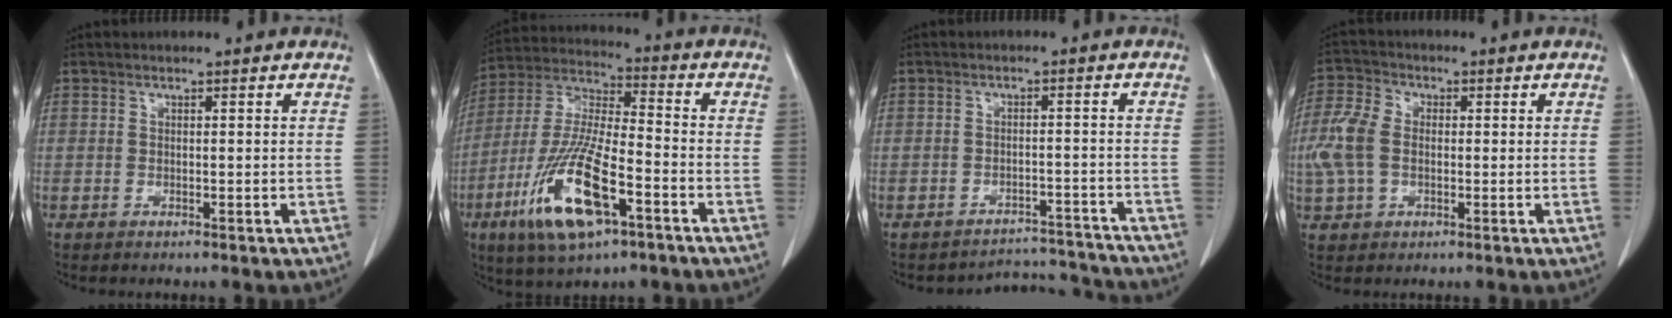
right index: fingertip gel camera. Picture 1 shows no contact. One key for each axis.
{"total": 16.5, "fx": -7.4, "fy": 4.0, "fz": 14.3, "tx": -0.306, "ty": -0.020, "tz": -0.130}
{"total": 6.9, "fx": -6.4, "fy": 1.3, "fz": -2.0, "tx": 0.036, "ty": 0.036, "tz": -0.078}
{"total": 7.4, "fx": -0.5, "fy": 5.1, "fz": 5.3, "tx": -0.149, "ty": 0.016, "tz": -0.012}